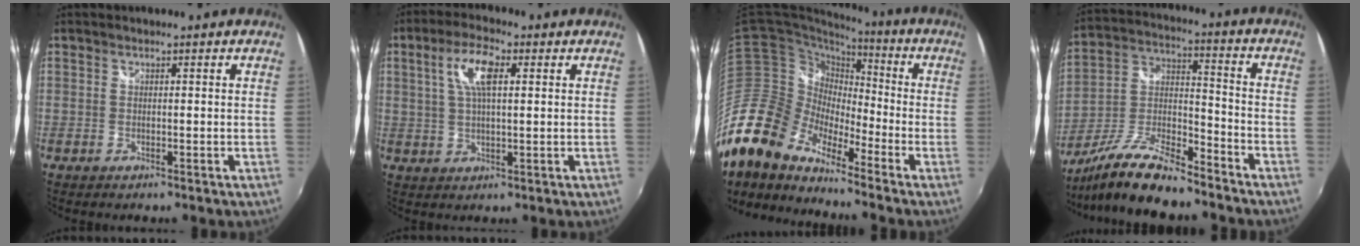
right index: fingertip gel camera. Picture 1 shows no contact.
{"total": 7.4, "force": [2.3, 2.6, 6.5], "torque": [-0.127, 0.013, 0.043]}
{"total": 19.5, "force": [-14.7, 8.7, 9.4], "torque": [-0.183, -0.011, -0.298]}
{"total": 15.3, "force": [-12.2, 3.7, 8.5], "torque": [-0.187, -0.005, -0.228]}